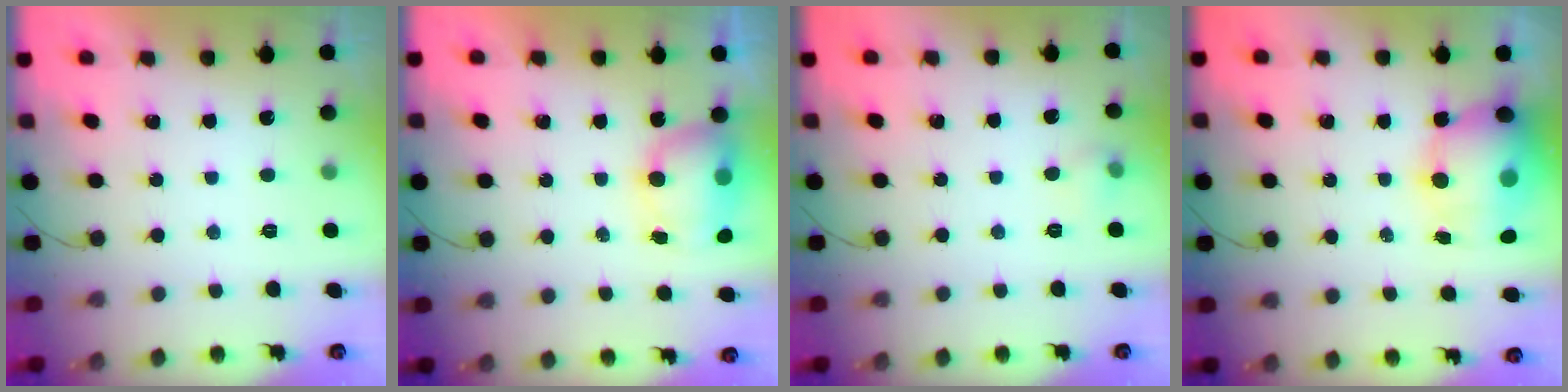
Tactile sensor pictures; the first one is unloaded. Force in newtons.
{"total": 11.7, "press": 8.8, "slide": 7.7}
{"total": 5.3, "press": 5.1, "slide": 1.5}
{"total": 12.7, "press": 12.4, "slide": 2.8}